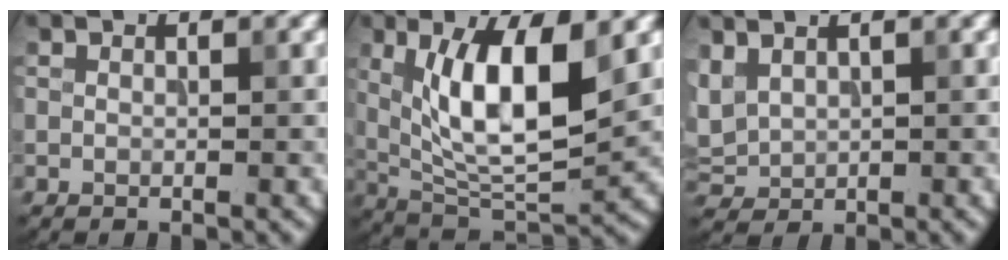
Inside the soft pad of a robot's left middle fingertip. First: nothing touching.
{"total": 9.4, "force": [2.3, 3.3, 8.5], "torque": [-0.152, -0.011, 0.045]}
{"total": 2.2, "force": [1.1, 1.5, 1.2], "torque": [-0.033, 0.007, 0.028]}